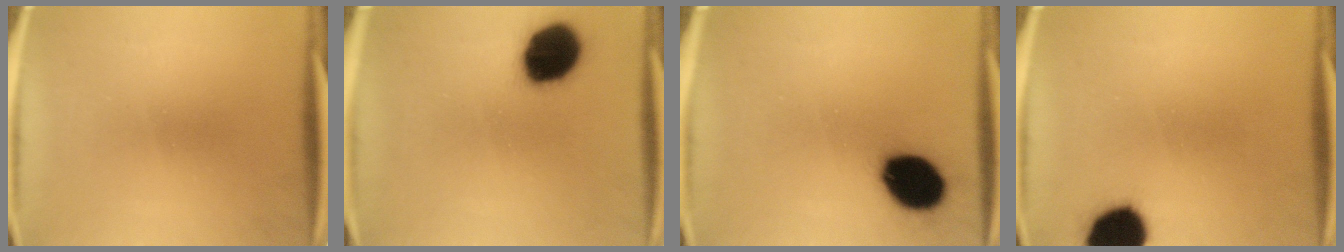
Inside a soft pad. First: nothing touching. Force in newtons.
{"total": 14.8}
{"total": 14.8}
{"total": 14.1}